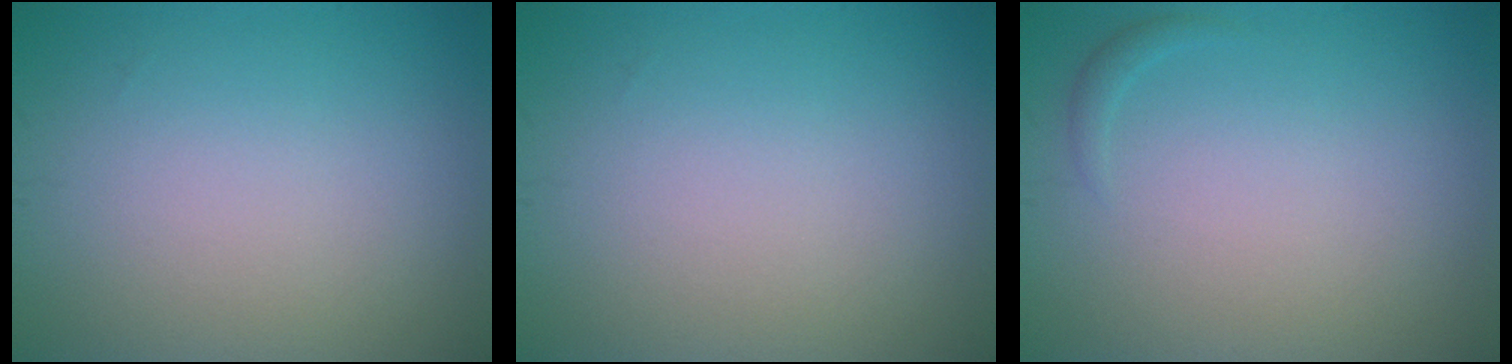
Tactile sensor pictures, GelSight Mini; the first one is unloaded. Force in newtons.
{"total": 0.0}
{"total": 0.6, "press": 0.6, "slide": 0.1}